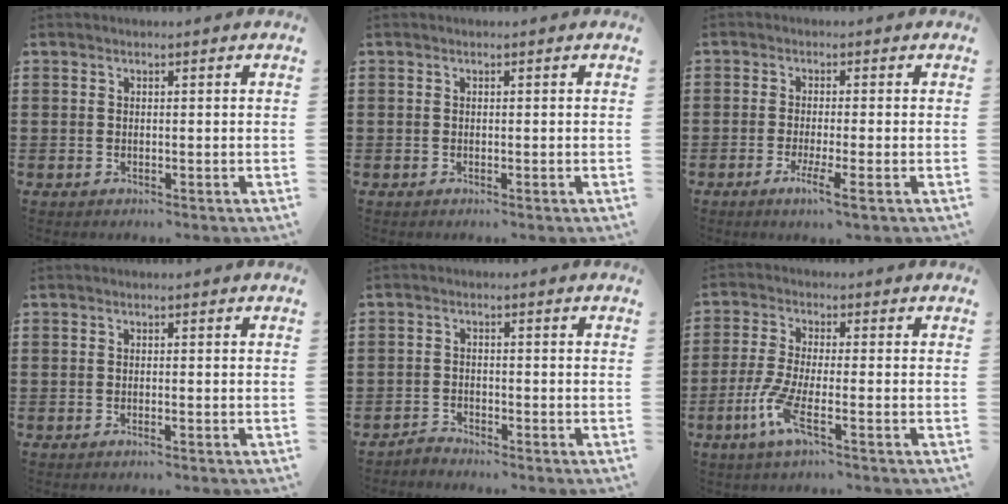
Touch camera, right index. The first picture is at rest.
{"total": 0.0}
{"total": 3.6, "force": [-1.9, 0.1, 3.1], "torque": [-0.065, -0.014, -0.036]}
{"total": 0.5, "force": [-0.3, -0.1, 0.4], "torque": [-0.007, -0.003, -0.005]}
{"total": 1.7, "force": [-1.7, 0.3, -0.1], "torque": [-0.004, 0.007, -0.036]}
{"total": 6.0, "force": [-2.8, 1.1, 5.2], "torque": [-0.128, -0.018, -0.060]}